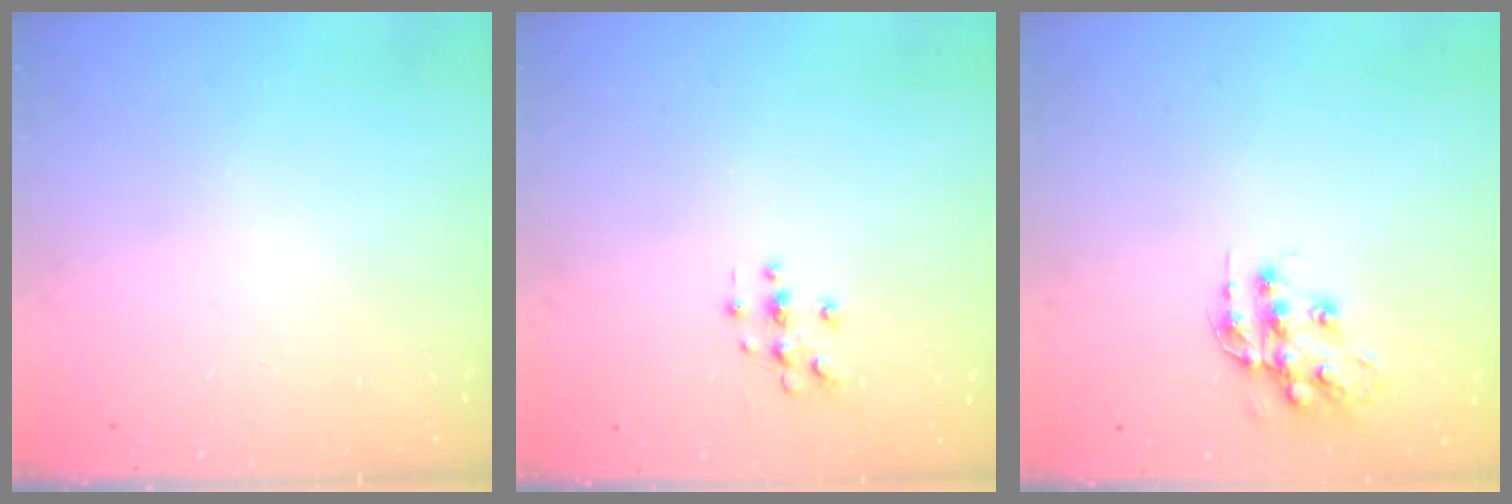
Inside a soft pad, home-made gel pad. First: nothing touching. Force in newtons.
{"total": 2.9, "press": 2.9, "slide": 0.3}
{"total": 12.5, "press": 12.5, "slide": 0.9}